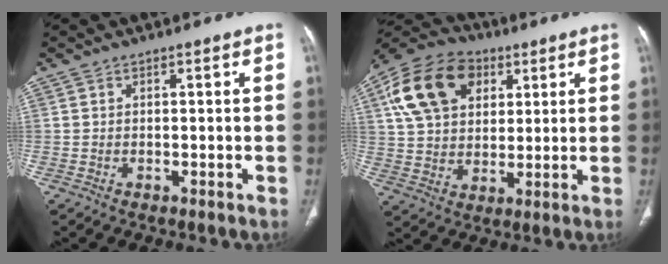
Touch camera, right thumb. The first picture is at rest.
{"total": 17.9, "force": [6.6, 12.5, 11.0], "torque": [-0.191, 0.004, 0.115]}